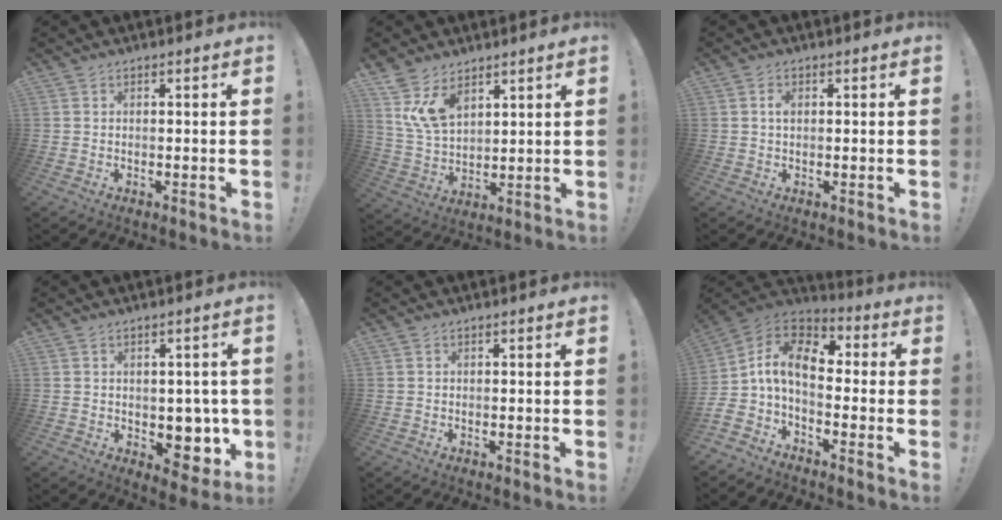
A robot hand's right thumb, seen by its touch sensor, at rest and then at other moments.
{"total": 11.5, "force": [7.2, 6.6, 6.2], "torque": [-0.121, -0.035, 0.141]}
{"total": 1.6, "force": [0.3, 1.0, 1.2], "torque": [-0.021, 0.005, 0.004]}
{"total": 8.2, "force": [-0.6, 6.6, 4.8], "torque": [-0.031, -0.010, 0.003]}
{"total": 0.0}
{"total": 12.6, "force": [0.4, 7.0, 10.5], "torque": [-0.201, 0.009, 0.007]}